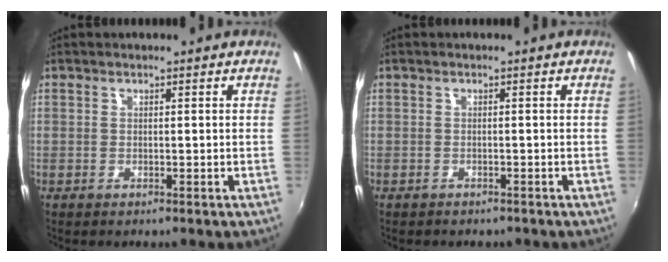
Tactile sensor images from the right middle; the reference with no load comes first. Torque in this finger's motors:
{"motor_torque": [-0.08, -0.05, 0.06, 0.00]}